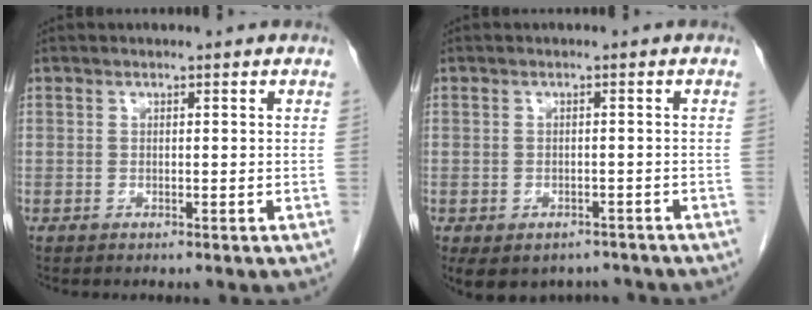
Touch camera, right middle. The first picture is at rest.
{"total": 7.8, "force": [-5.8, 4.6, 2.5], "torque": [-0.035, 0.007, -0.075]}